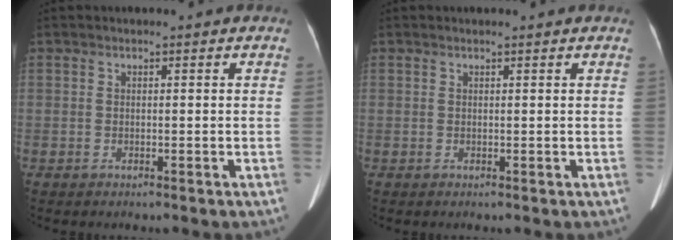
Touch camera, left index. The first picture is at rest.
{"total": 1.3, "force": [1.2, 0.1, 0.3], "torque": [-0.011, 0.011, 0.019]}